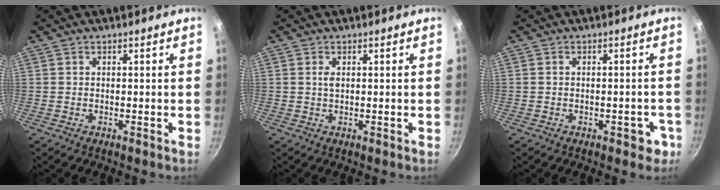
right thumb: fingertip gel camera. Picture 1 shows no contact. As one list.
[{"total": 1.2, "force": [0.3, 0.6, 1.0], "torque": [-0.018, -0.001, 0.005]}, {"total": 3.4, "force": [-1.5, 2.0, 2.3], "torque": [-0.003, 0.025, -0.009]}]